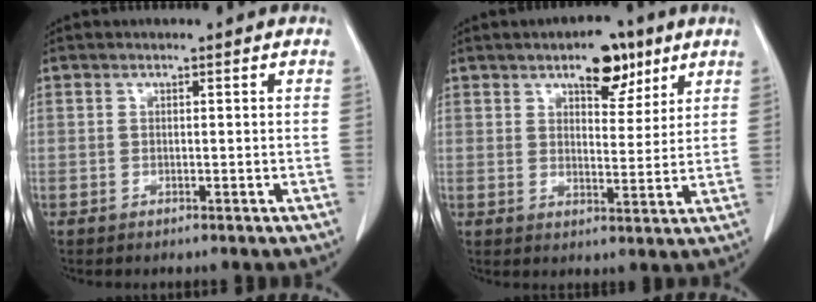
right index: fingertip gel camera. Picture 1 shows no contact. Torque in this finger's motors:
{"motor_torque": [0.18, 0.24, 0.10, 0.07]}